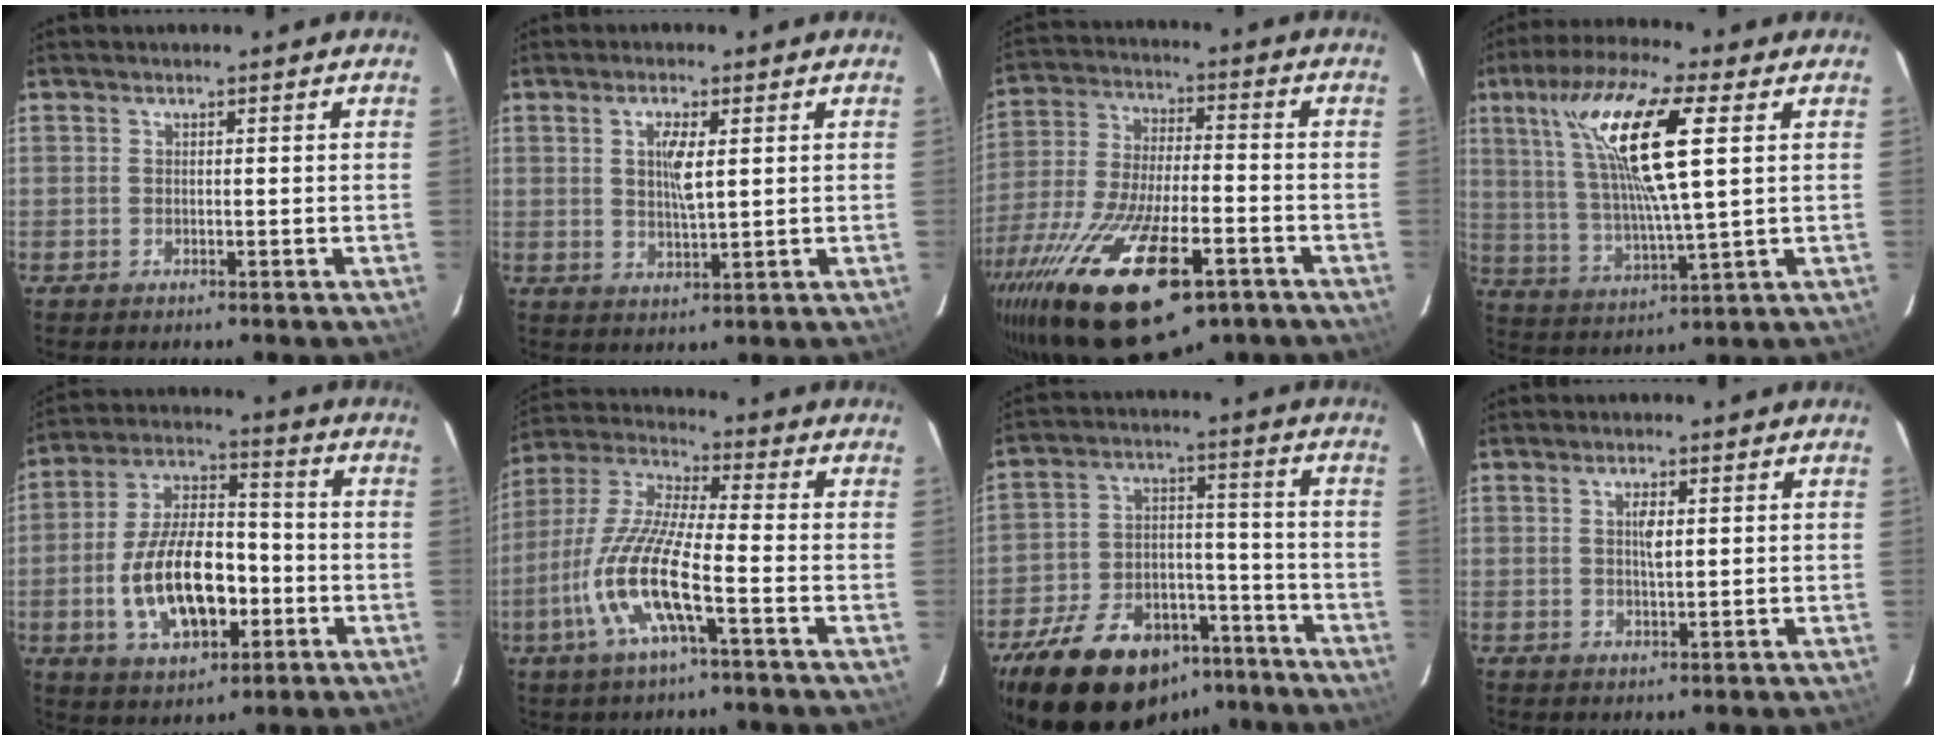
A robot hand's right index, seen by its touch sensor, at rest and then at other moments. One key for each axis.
{"total": 4.9, "fx": 1.3, "fy": 1.5, "fz": 4.5, "tx": -0.081, "ty": -0.001, "tz": 0.027}
{"total": 27.7, "fx": -16.8, "fy": 10.4, "fz": 19.4, "tx": -0.405, "ty": -0.065, "tz": -0.276}
{"total": 17.2, "fx": 5.8, "fy": 3.1, "fz": 15.9, "tx": -0.299, "ty": 0.008, "tz": 0.111}
{"total": 16.7, "fx": -4.3, "fy": 8.6, "fz": 13.6, "tx": -0.271, "ty": 0.009, "tz": -0.061}
{"total": 14.2, "fx": -5.3, "fy": 2.1, "fz": 13.0, "tx": -0.273, "ty": -0.008, "tz": -0.109}
{"total": 24.1, "fx": -16.9, "fy": 12.5, "fz": 11.8, "tx": -0.241, "ty": 0.024, "tz": -0.242}
{"total": 2.8, "fx": 0.7, "fy": 0.9, "fz": 2.5, "tx": -0.044, "ty": 0.000, "tz": 0.013}